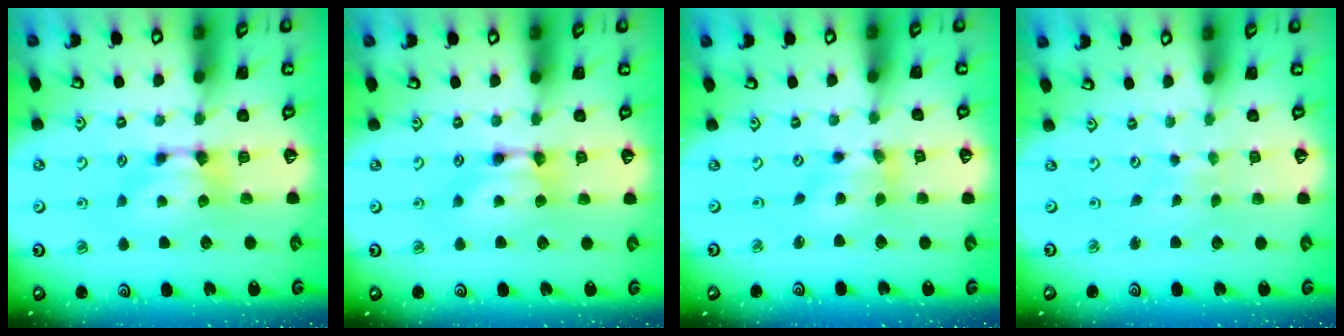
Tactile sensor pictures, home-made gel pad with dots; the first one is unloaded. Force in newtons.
{"total": 1.7, "press": 1.7, "slide": 0.2}
{"total": 2.3, "press": 2.0, "slide": 1.2}
{"total": 5.7, "press": 5.7, "slide": 0.2}